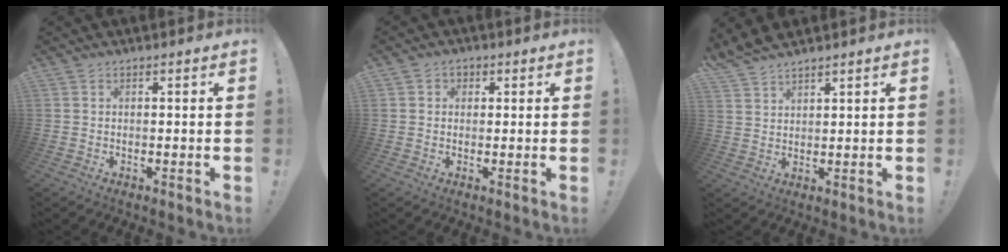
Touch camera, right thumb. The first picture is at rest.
{"total": 2.3, "force": [0.4, 2.2, 0.8], "torque": [-0.001, -0.001, 0.004]}
{"total": 4.9, "force": [4.6, 1.2, 1.1], "torque": [-0.035, -0.024, 0.090]}